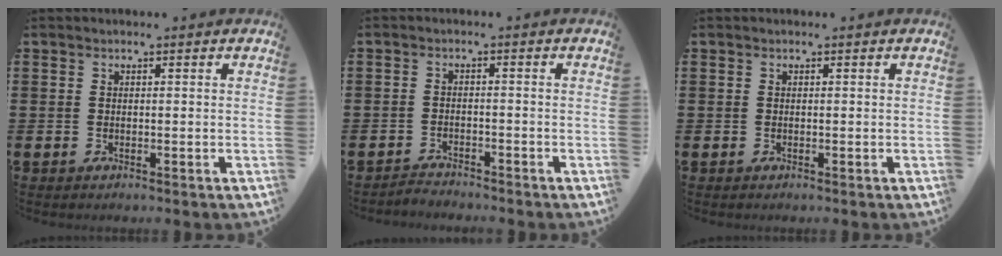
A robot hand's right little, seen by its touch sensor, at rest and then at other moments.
{"total": 1.7, "force": [-1.7, 0.0, -0.2], "torque": [-0.002, 0.005, -0.038]}
{"total": 0.0}